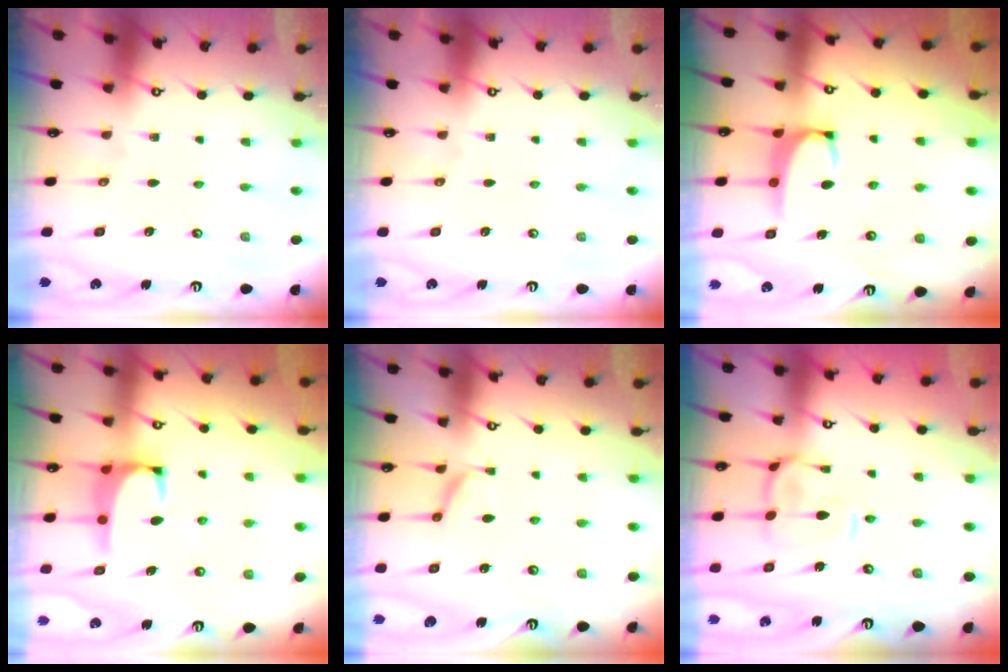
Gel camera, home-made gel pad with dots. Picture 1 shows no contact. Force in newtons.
{"total": 0.0}
{"total": 2.2, "press": 2.1, "slide": 0.7}
{"total": 1.2, "press": 1.2, "slide": 0.4}
{"total": 2.3, "press": 2.0, "slide": 1.1}
{"total": 5.2, "press": 5.0, "slide": 1.1}